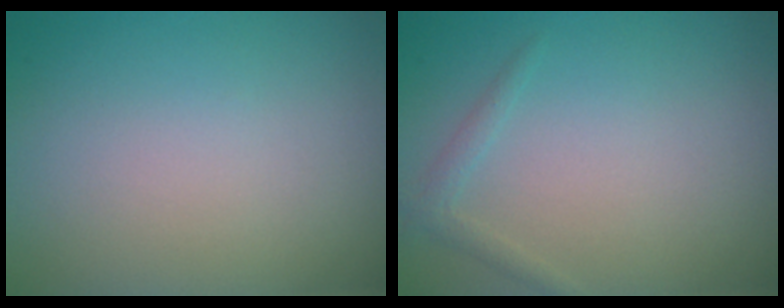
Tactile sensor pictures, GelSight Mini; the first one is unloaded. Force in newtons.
{"total": 1.1, "press": 1.1, "slide": 0.1}